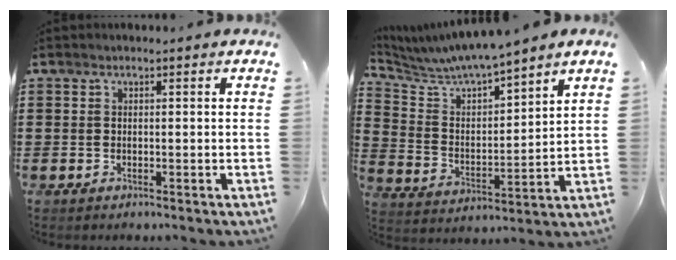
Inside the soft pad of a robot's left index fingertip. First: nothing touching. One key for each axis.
{"total": 6.0, "fx": 5.8, "fy": 0.0, "fz": 1.5, "tx": -0.058, "ty": -0.047, "tz": 0.095}